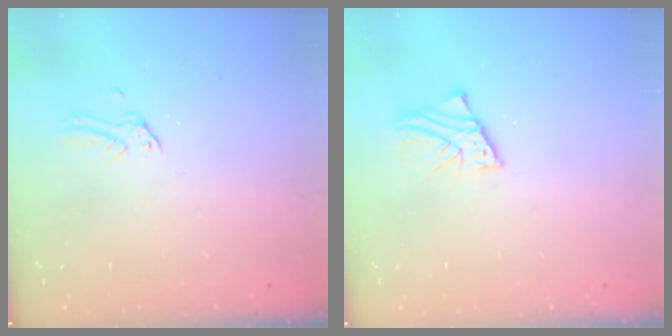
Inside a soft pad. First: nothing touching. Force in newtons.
{"total": 2.4, "press": 2.4, "slide": 0.2}